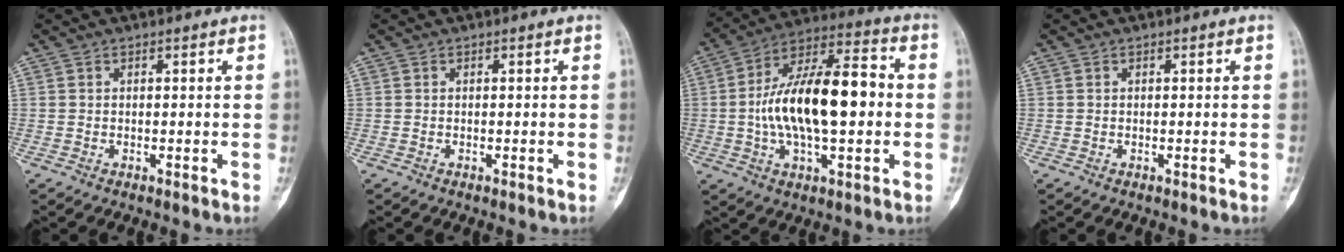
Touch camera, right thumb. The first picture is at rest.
{"total": 0.0}
{"total": 20.0, "force": [-0.6, 8.7, 18.0], "torque": [-0.309, 0.034, -0.013]}
{"total": 0.0}